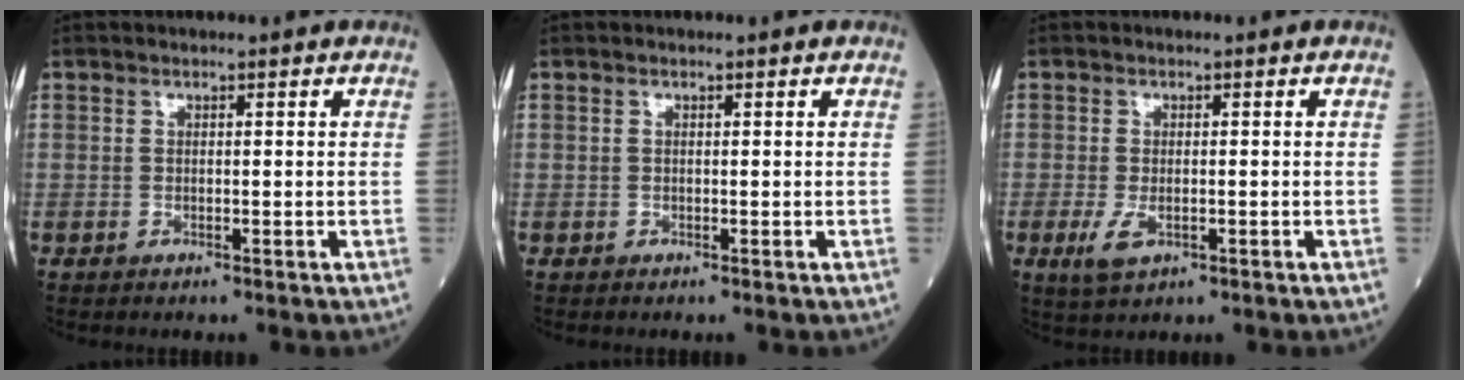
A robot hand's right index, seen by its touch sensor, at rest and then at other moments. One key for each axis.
{"total": 0.0}
{"total": 3.5, "fx": -1.2, "fy": 1.6, "fz": 2.9, "tx": -0.067, "ty": -0.008, "tz": -0.017}